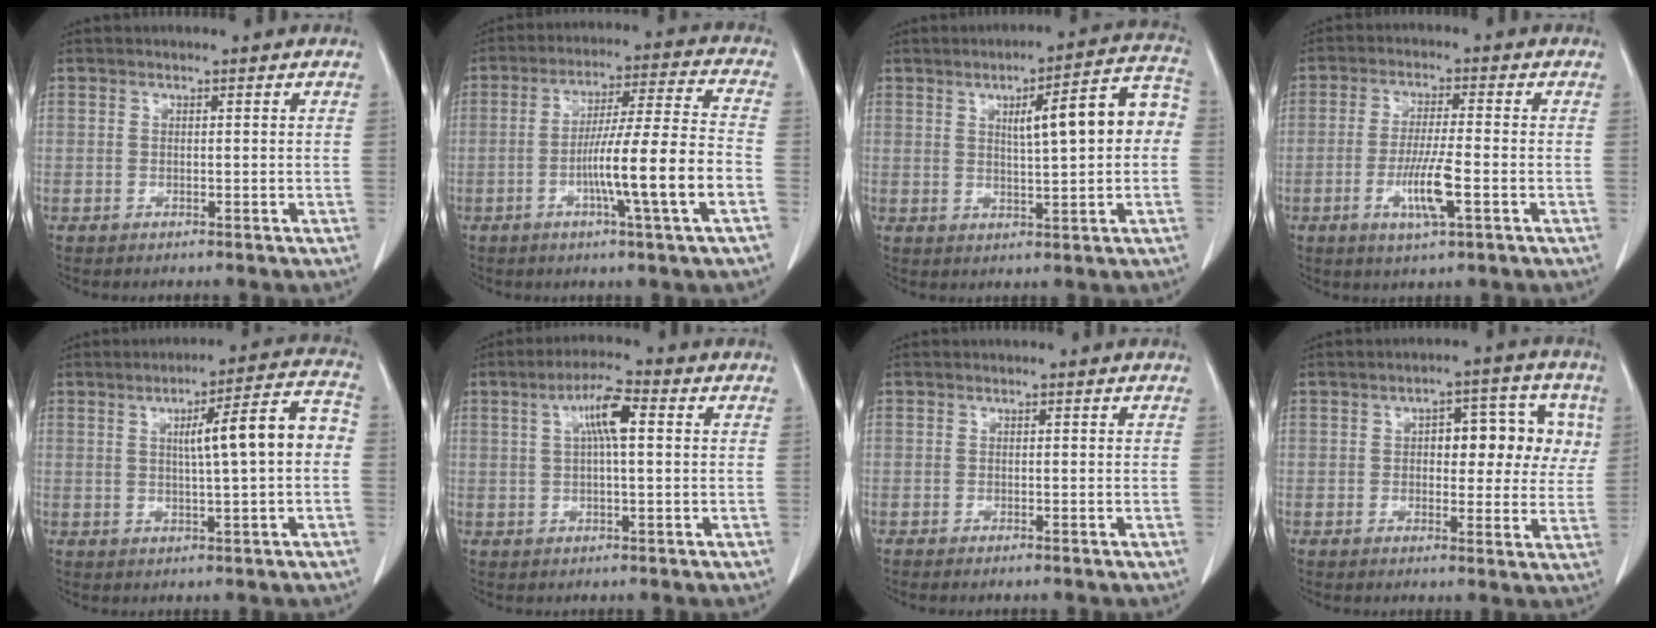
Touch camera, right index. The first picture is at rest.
{"total": 13.4, "force": [-4.2, -0.9, 12.7], "torque": [-0.216, 0.003, -0.072]}
{"total": 11.0, "force": [1.5, 1.8, 10.7], "torque": [-0.145, 0.031, 0.020]}
{"total": 7.2, "force": [-2.4, 0.3, 6.7], "torque": [-0.129, -0.011, -0.043]}
{"total": 10.3, "force": [0.7, 0.8, 10.2], "torque": [-0.143, 0.026, 0.008]}
{"total": 6.2, "force": [1.5, 0.9, 6.0], "torque": [-0.113, 0.015, 0.025]}
{"total": 0.7, "force": [-0.5, -0.1, 0.4], "torque": [-0.013, -0.003, -0.009]}
{"total": 9.8, "force": [2.2, 4.7, 8.3], "torque": [-0.097, 0.031, 0.028]}